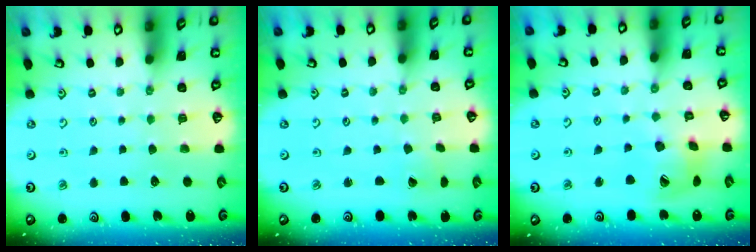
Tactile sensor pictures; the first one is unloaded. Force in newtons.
{"total": 0.0}
{"total": 15.3, "press": 15.1, "slide": 2.2}